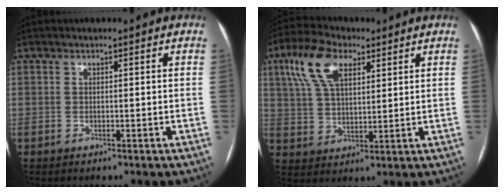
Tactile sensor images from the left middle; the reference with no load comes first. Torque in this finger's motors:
{"motor_torque": [1.12, -0.55, 0.18, 0.10]}